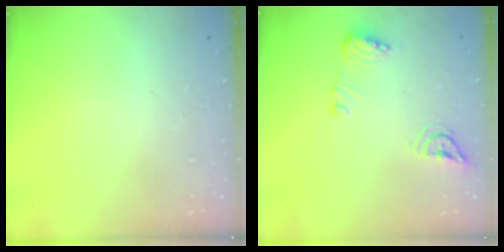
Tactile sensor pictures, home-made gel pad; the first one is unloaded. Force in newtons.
{"total": 9.7, "press": 9.7, "slide": 0.3}